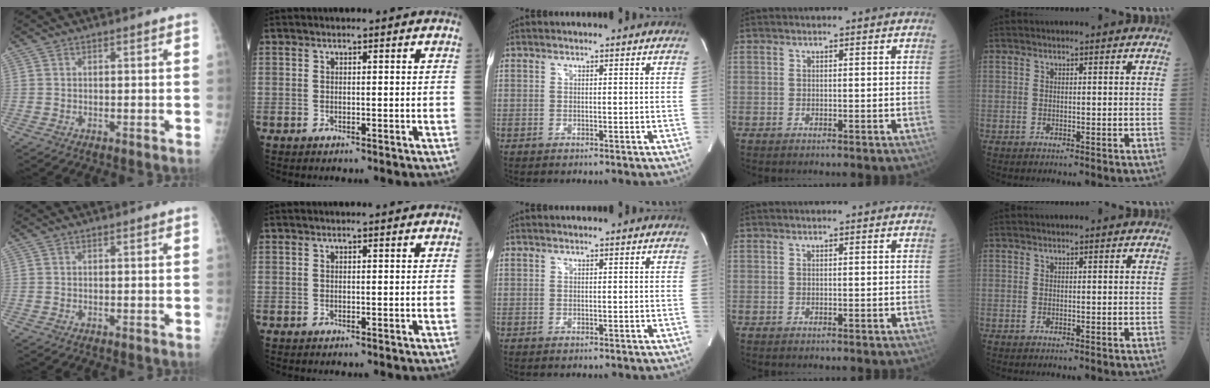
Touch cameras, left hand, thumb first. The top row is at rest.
{}